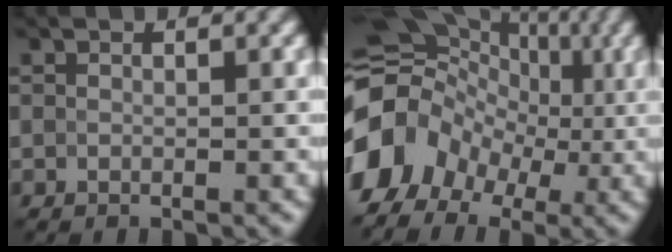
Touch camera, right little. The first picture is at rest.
{"total": 11.0, "force": [-1.8, 8.8, 6.4], "torque": [-0.126, 0.006, -0.042]}